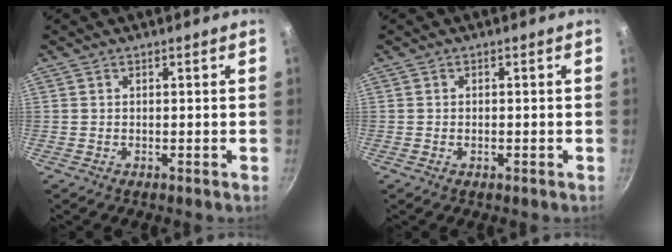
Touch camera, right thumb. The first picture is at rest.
{"total": 0.9, "force": [-0.3, 0.6, 0.7], "torque": [-0.011, 0.002, -0.007]}